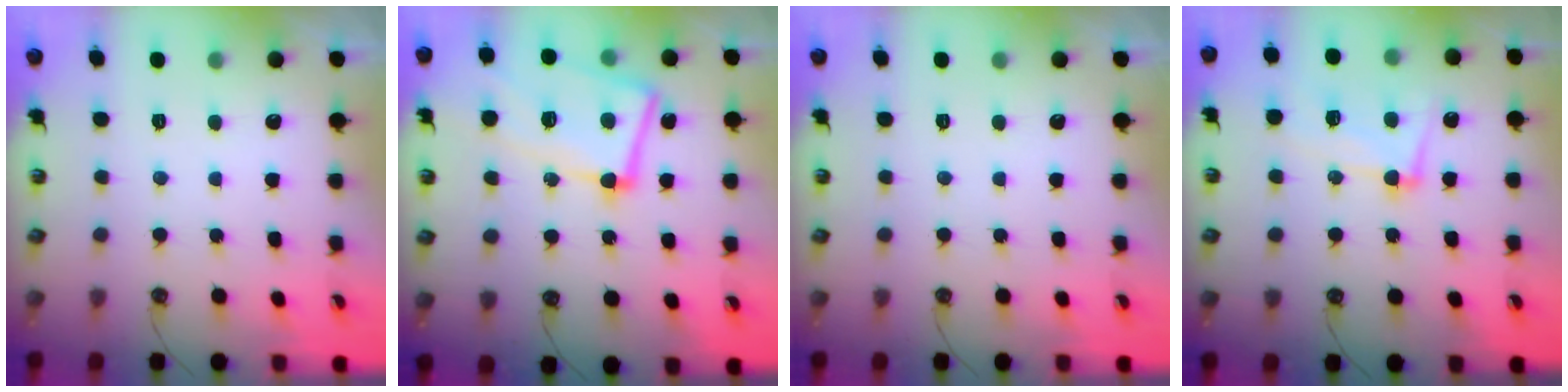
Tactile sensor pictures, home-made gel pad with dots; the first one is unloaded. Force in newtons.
{"total": 11.0, "press": 10.7, "slide": 2.5}
{"total": 0.0}
{"total": 12.2, "press": 12.1, "slide": 1.8}